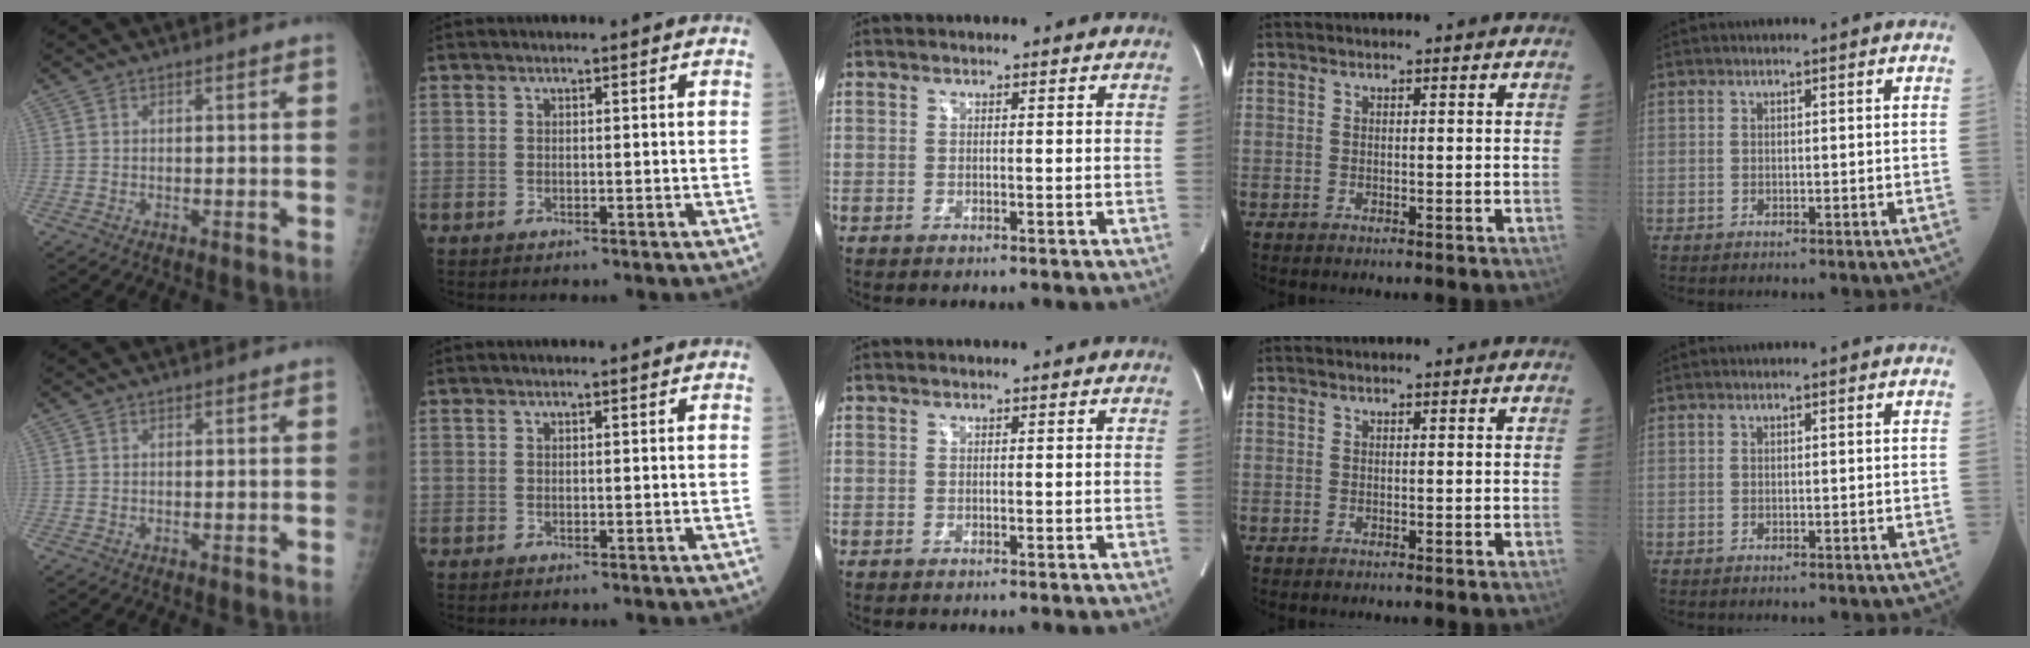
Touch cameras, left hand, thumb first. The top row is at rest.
{}